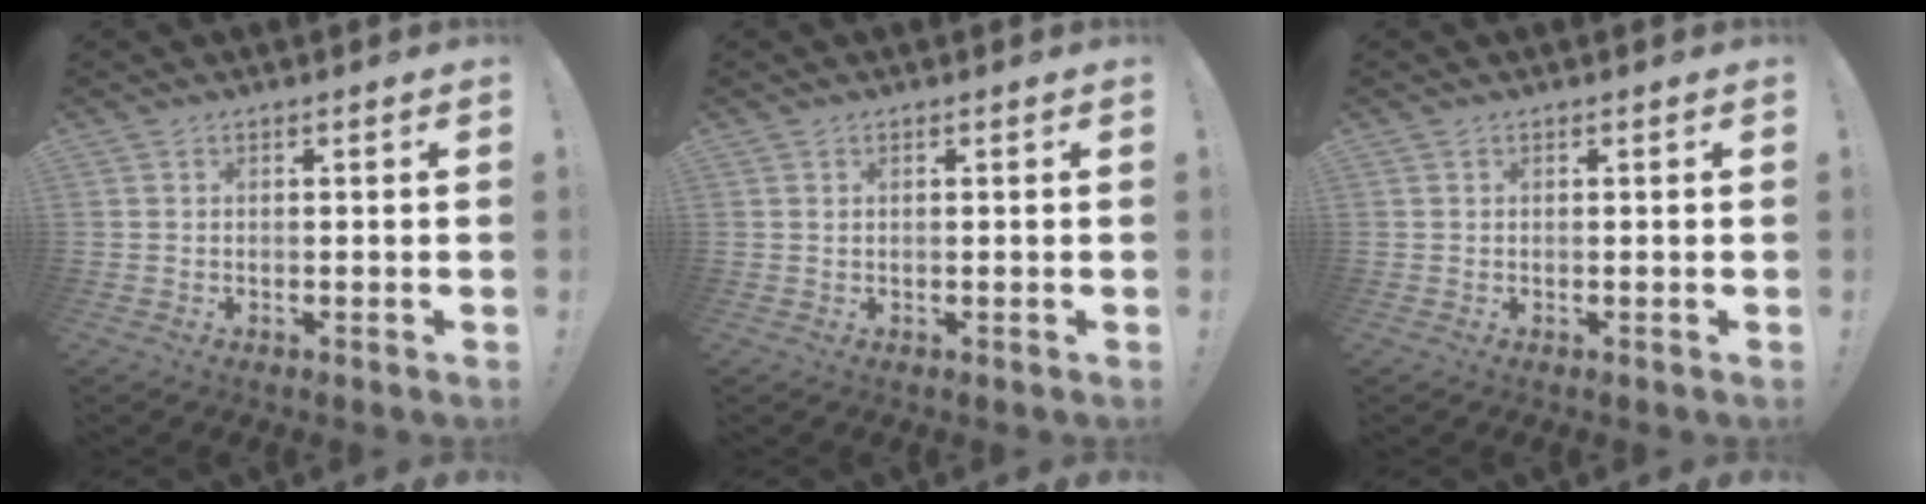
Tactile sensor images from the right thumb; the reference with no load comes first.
{"total": 0.5, "force": [0.5, 0.0, 0.2], "torque": [-0.003, 0.000, 0.009]}
{"total": 0.0}